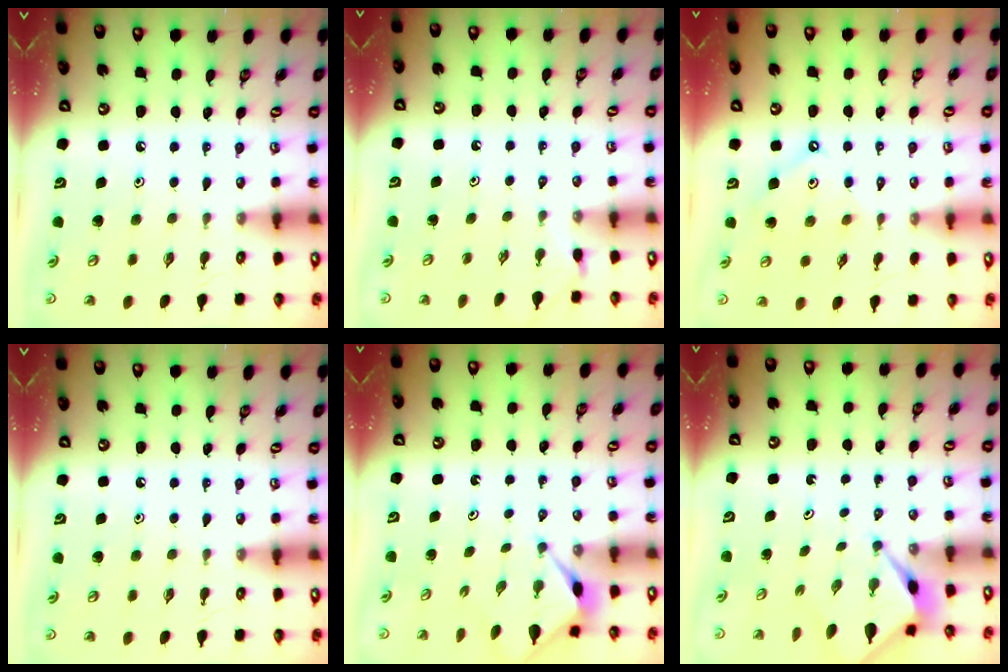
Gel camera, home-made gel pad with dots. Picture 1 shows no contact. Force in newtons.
{"total": 2.4, "press": 2.4, "slide": 0.3}
{"total": 5.8, "press": 5.7, "slide": 0.6}
{"total": 0.0}
{"total": 2.9, "press": 2.9, "slide": 0.2}
{"total": 2.6, "press": 2.6, "slide": 0.1}